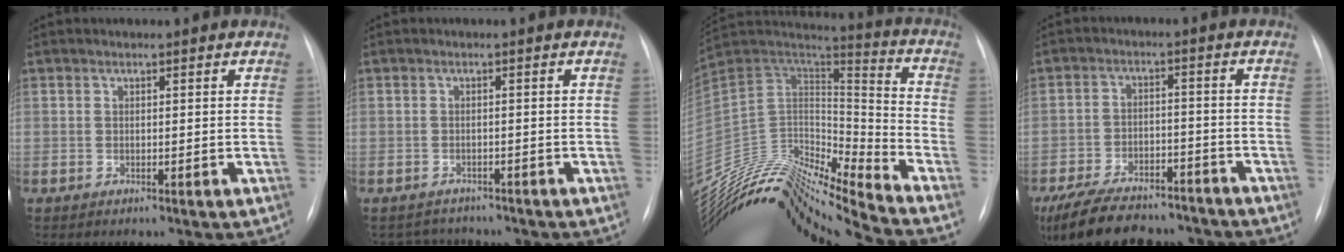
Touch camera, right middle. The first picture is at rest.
{"total": 3.9, "force": [-3.7, 1.2, -0.2], "torque": [0.003, 0.000, -0.052]}
{"total": 23.0, "force": [-21.4, 1.2, 8.4], "torque": [-0.160, 0.035, -0.370]}
{"total": 16.6, "force": [-13.8, 6.4, 6.6], "torque": [-0.143, -0.002, -0.206]}